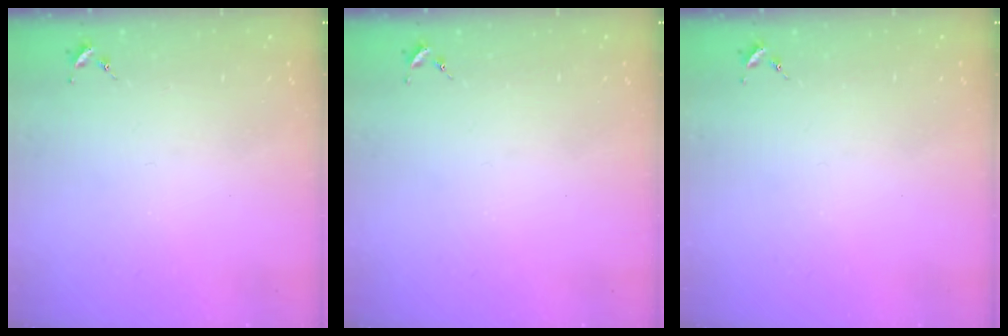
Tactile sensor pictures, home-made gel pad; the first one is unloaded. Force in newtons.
{"total": 0.0}
{"total": 0.0}